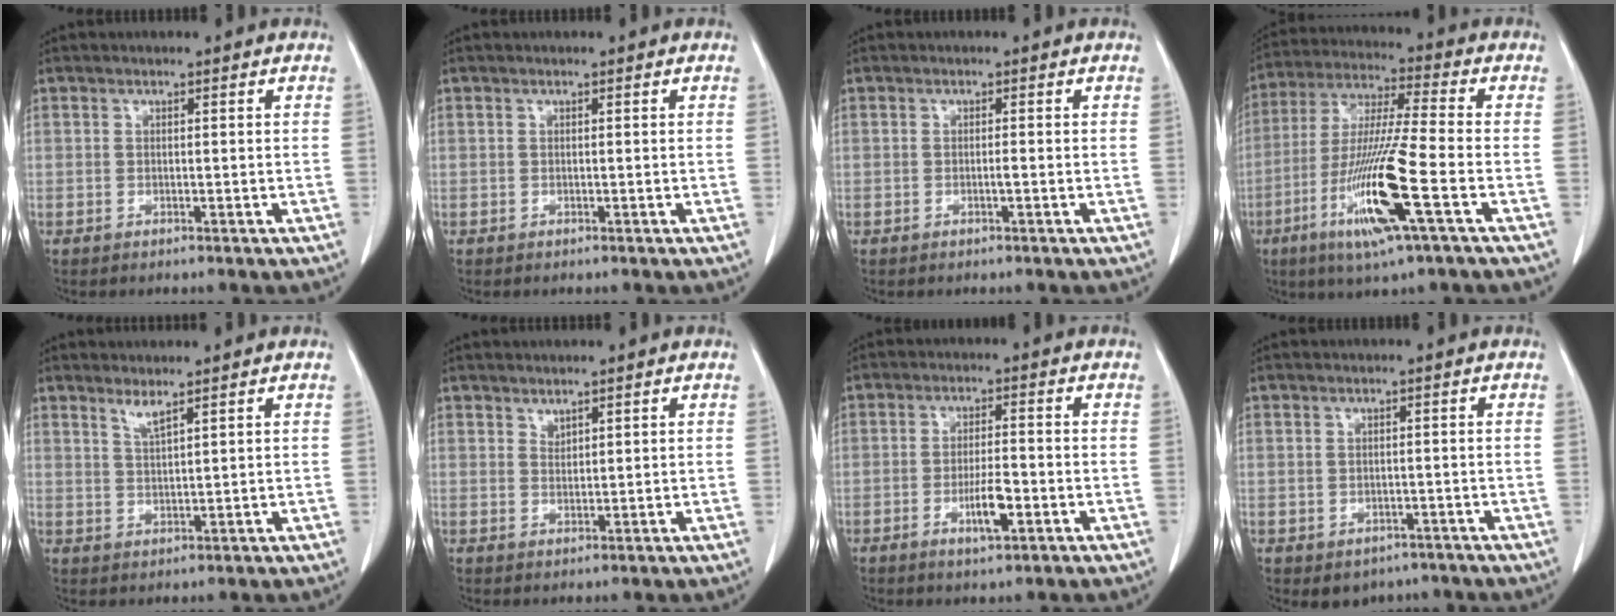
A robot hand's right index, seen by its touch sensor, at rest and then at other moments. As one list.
[{"total": 0.0}, {"total": 0.6, "force": [-0.2, -0.1, 0.6], "torque": [-0.012, 0.000, -0.005]}, {"total": 15.6, "force": [-5.8, -0.2, 14.5], "torque": [-0.297, -0.024, -0.111]}, {"total": 2.2, "force": [1.7, -0.2, 1.4], "torque": [-0.029, -0.010, 0.037]}, {"total": 1.2, "force": [1.1, 0.5, 0.3], "torque": [-0.003, -0.003, 0.021]}, {"total": 6.7, "force": [-2.6, 1.2, 6.1], "torque": [-0.112, -0.005, -0.043]}, {"total": 3.9, "force": [-2.6, 2.7, 0.7], "torque": [-0.001, 0.006, -0.030]}]